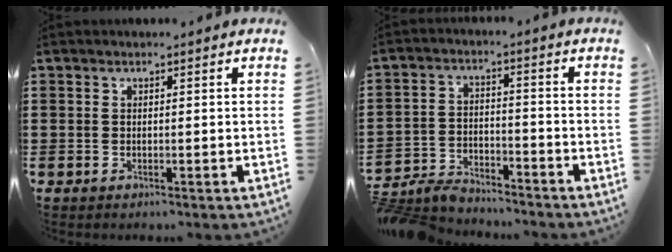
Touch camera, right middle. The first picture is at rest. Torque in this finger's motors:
{"motor_torque": [0.99, -0.47, 0.05, 0.10]}